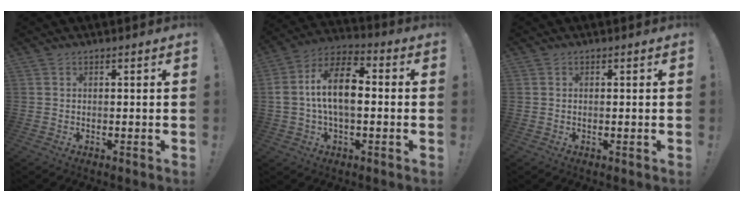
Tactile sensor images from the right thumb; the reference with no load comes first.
{"total": 15.0, "force": [0.5, 8.3, 12.4], "torque": [-0.236, 0.012, 0.007]}
{"total": 0.0}